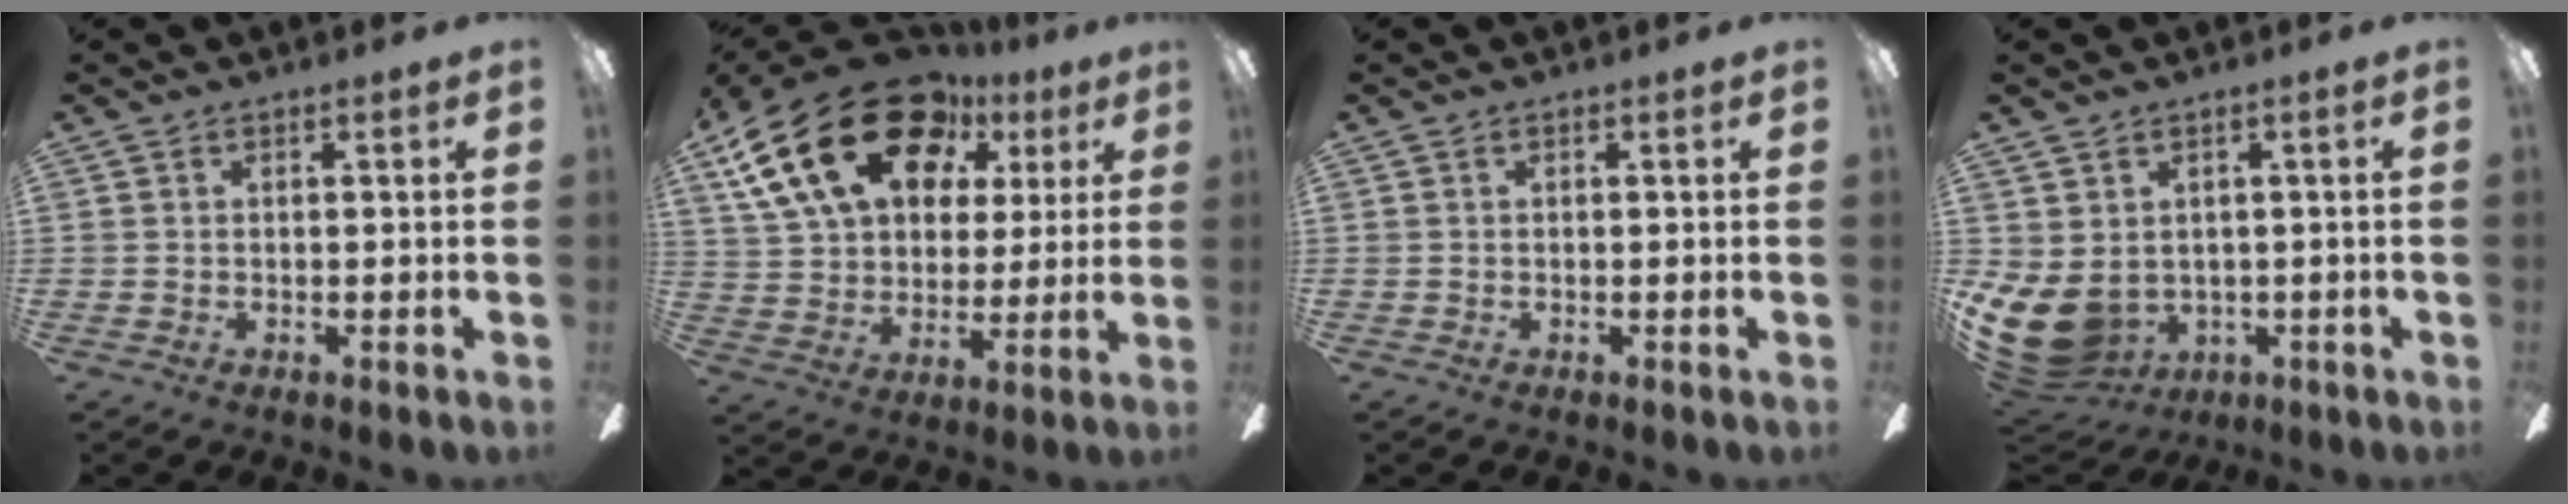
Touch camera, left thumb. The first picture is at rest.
{"total": 25.9, "force": [13.3, 15.8, 15.6], "torque": [-0.281, -0.057, 0.240]}
{"total": 0.0}
{"total": 9.1, "force": [-1.0, 7.1, 5.6], "torque": [-0.159, -0.015, -0.014]}